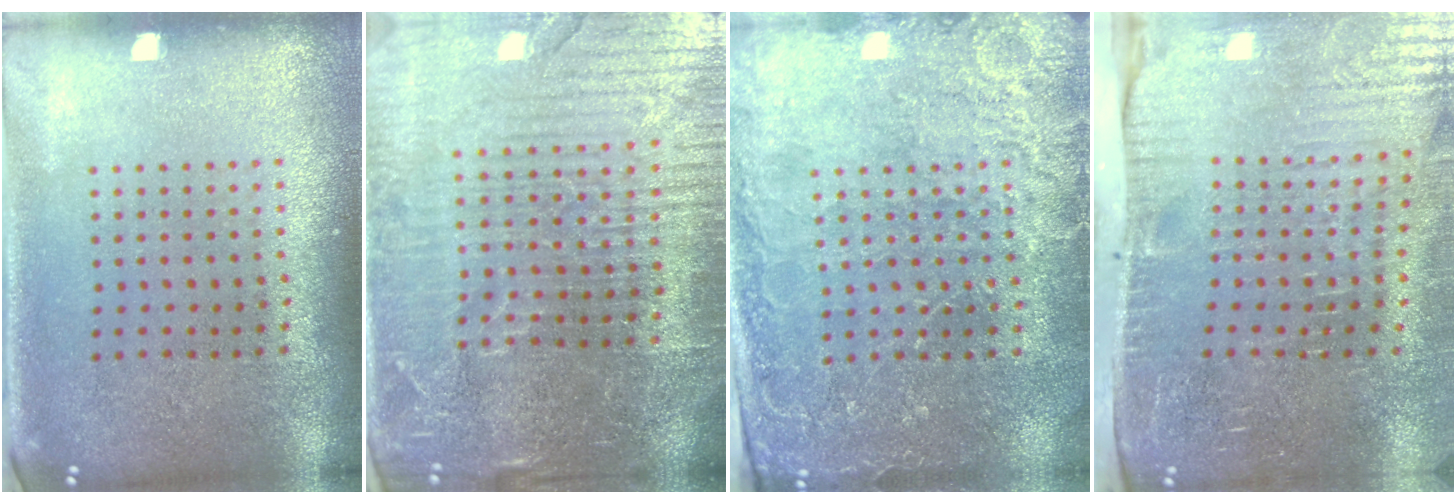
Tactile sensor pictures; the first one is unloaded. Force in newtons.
{"total": 5.3, "press": 4.8, "slide": 2.3}
{"total": 3.0, "press": 3.0, "slide": 0.5}
{"total": 4.9, "press": 4.2, "slide": 2.5}